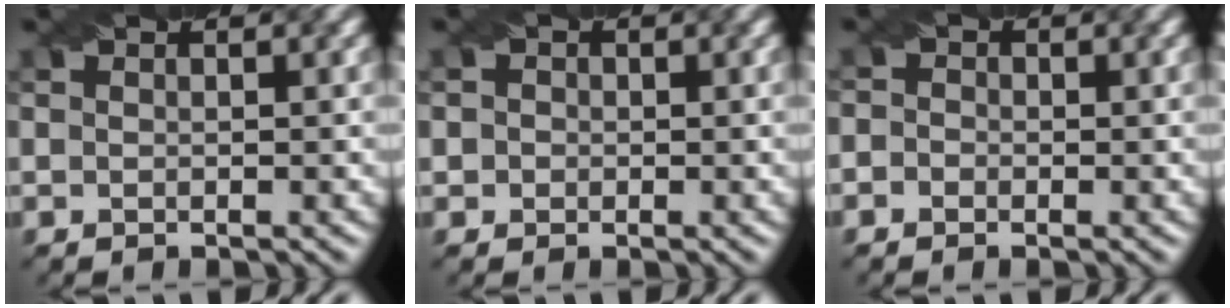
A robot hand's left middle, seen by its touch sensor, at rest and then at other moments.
{"total": 1.8, "force": [0.6, 1.6, 0.6], "torque": [0.003, 0.012, 0.002]}
{"total": 1.4, "force": [-0.2, 1.3, 0.5], "torque": [0.001, 0.004, -0.019]}